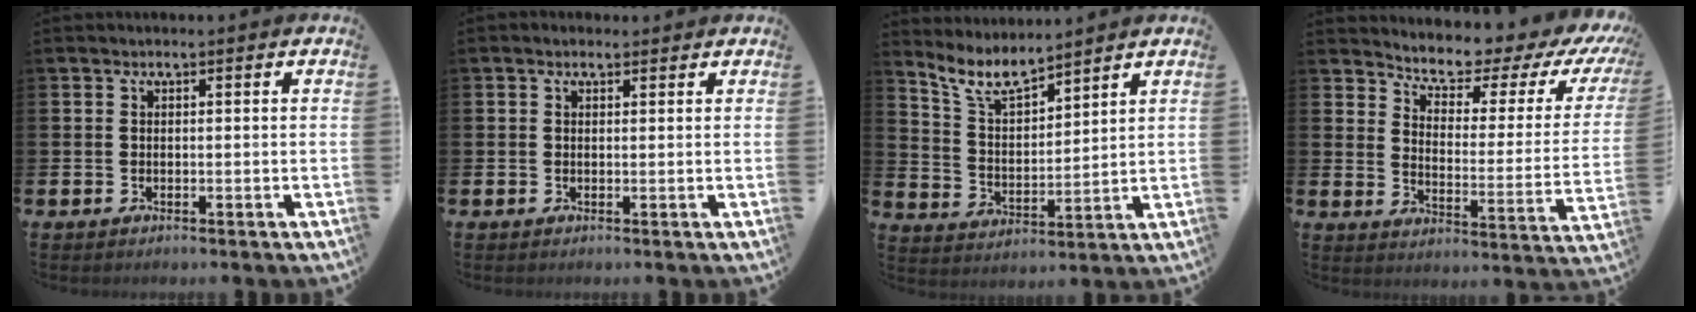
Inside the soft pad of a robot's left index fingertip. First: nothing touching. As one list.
[{"total": 1.0, "force": [0.8, 0.5, 0.4], "torque": [0.005, 0.001, 0.010]}, {"total": 7.2, "force": [6.4, 1.7, 2.9], "torque": [-0.079, -0.030, 0.115]}, {"total": 5.9, "force": [5.4, 1.6, 1.9], "torque": [-0.058, -0.049, 0.084]}]